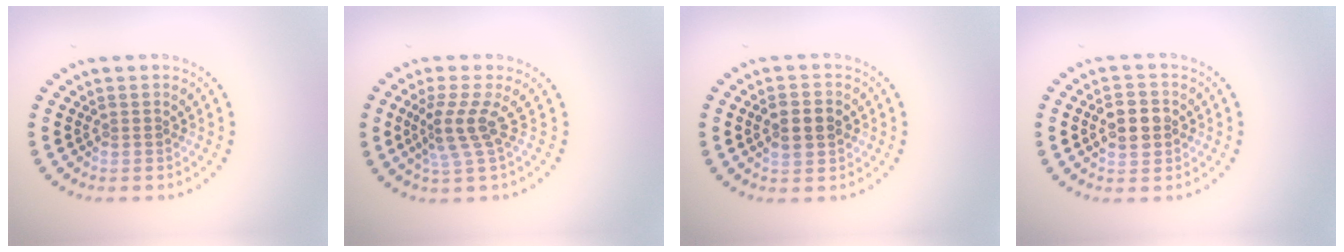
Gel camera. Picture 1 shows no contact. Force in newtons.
{"total": 3.0, "press": 2.0, "slide": 2.2}
{"total": 2.6, "press": 2.6, "slide": 0.2}
{"total": 3.5, "press": 3.5, "slide": 0.2}